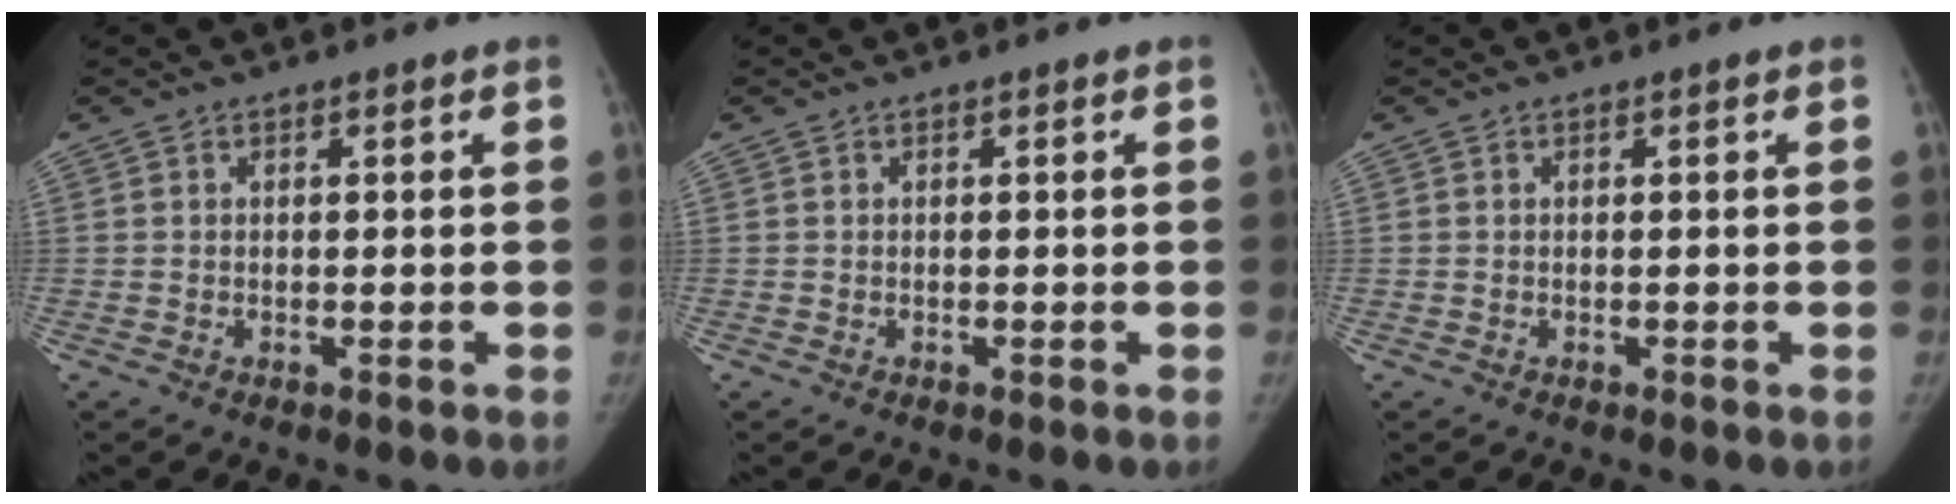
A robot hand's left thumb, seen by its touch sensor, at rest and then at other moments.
{"total": 0.0}
{"total": 0.0}